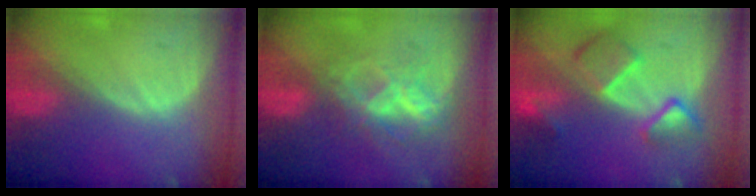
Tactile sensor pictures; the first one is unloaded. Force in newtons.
{"total": 7.1, "press": 6.2, "slide": 3.6}
{"total": 7.7, "press": 6.7, "slide": 3.9}